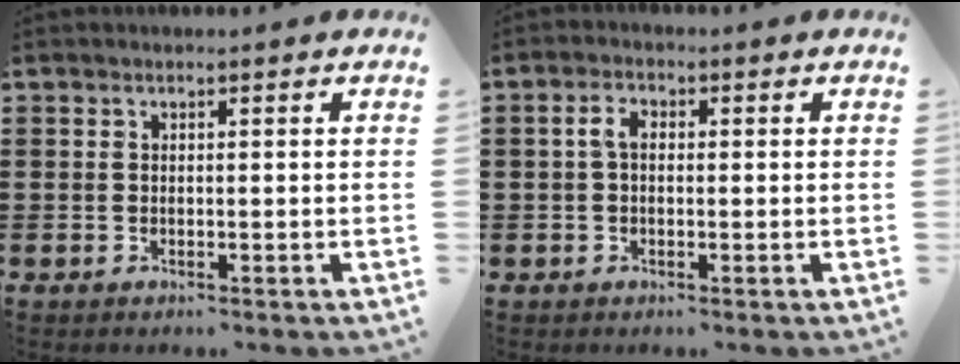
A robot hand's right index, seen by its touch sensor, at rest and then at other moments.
{"total": 3.0, "force": [0.2, 1.7, 2.4], "torque": [-0.055, 0.006, -0.001]}